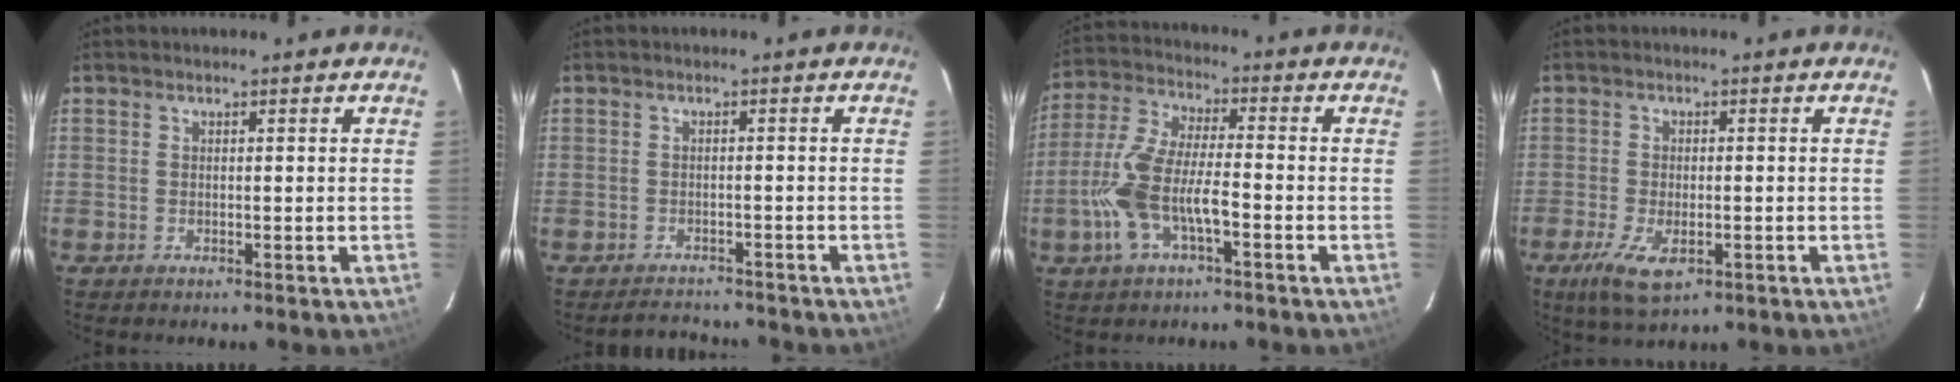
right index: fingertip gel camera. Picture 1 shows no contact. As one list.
[{"total": 3.9, "force": [-3.4, 1.8, 0.1], "torque": [-0.006, 0.014, -0.054]}, {"total": 12.0, "force": [-4.3, 4.0, 10.5], "torque": [-0.231, 0.000, -0.083]}, {"total": 7.4, "force": [-3.5, 3.3, 5.7], "torque": [-0.130, -0.022, -0.060]}]